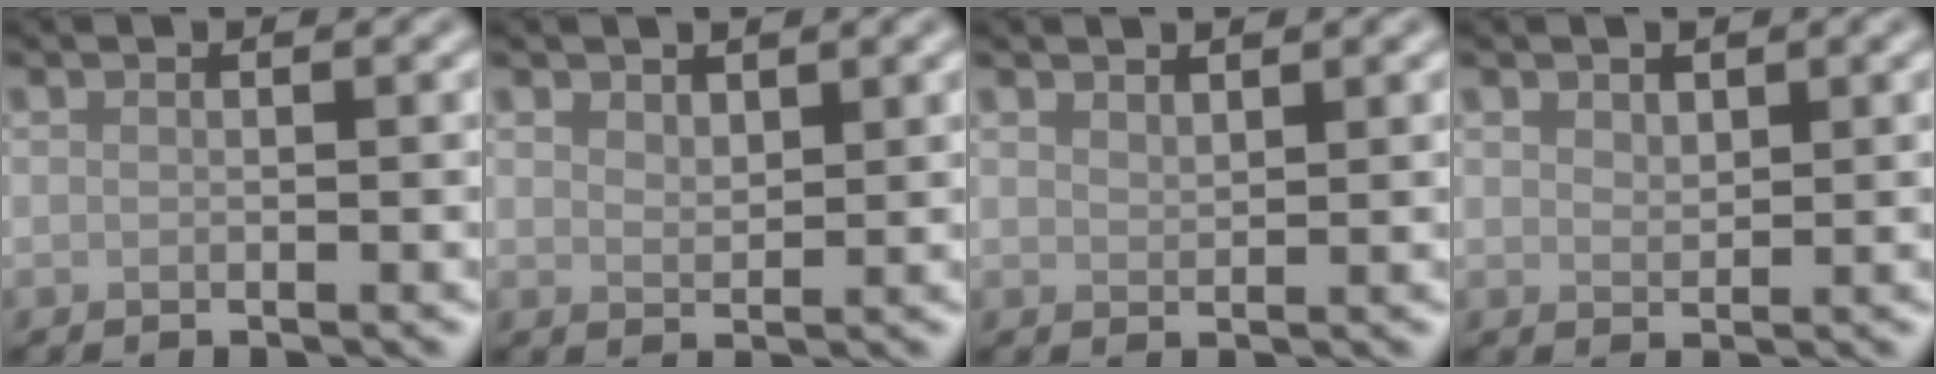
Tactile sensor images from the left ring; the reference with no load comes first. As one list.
[{"total": 1.5, "force": [1.2, 0.7, 0.7], "torque": [-0.014, -0.001, 0.026]}, {"total": 1.2, "force": [1.1, 0.2, 0.2], "torque": [-0.005, 0.000, 0.022]}, {"total": 1.2, "force": [0.9, 0.6, 0.5], "torque": [-0.011, -0.001, 0.020]}]